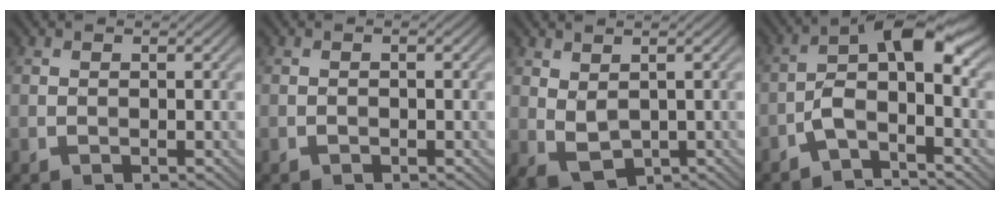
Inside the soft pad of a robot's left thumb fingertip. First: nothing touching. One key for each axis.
{"total": 0.5, "fx": -0.3, "fy": 0.1, "fz": 0.4, "tx": -0.008, "ty": 0.001, "tz": -0.005}
{"total": 3.1, "fx": 0.8, "fy": 1.8, "fz": 2.4, "tx": -0.060, "ty": -0.007, "tz": 0.022}
{"total": 6.3, "fx": -2.2, "fy": 2.2, "fz": 5.5, "tx": -0.096, "ty": 0.018, "tz": -0.051}